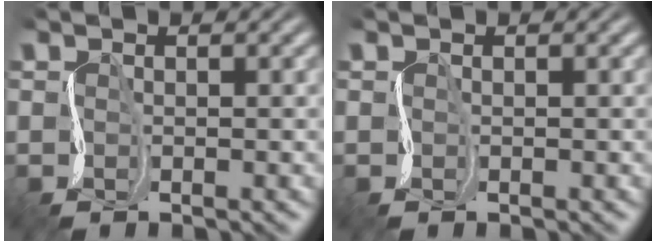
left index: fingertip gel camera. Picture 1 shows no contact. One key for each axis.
{"total": 0.0}